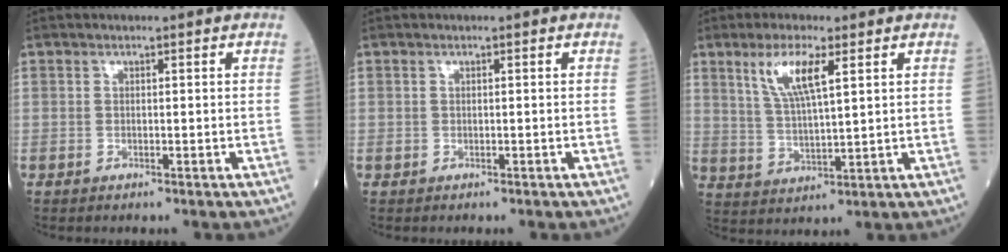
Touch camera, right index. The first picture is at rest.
{"total": 0.8, "force": [-0.1, 0.7, 0.4], "torque": [-0.016, 0.009, 0.001]}
{"total": 8.1, "force": [3.7, 1.9, 6.9], "torque": [-0.144, 0.006, 0.076]}